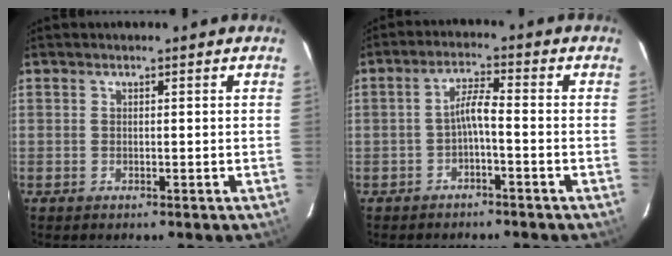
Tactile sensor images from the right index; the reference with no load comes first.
{"total": 3.4, "force": [-1.7, 0.2, 2.9], "torque": [-0.066, 0.012, -0.030]}